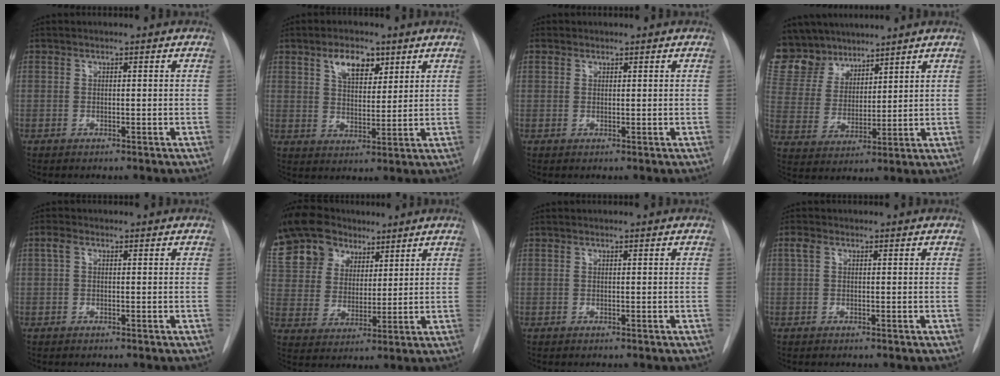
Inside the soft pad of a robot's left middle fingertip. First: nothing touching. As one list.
[{"total": 6.2, "force": [3.5, 3.0, 4.1], "torque": [-0.074, 0.005, 0.064]}, {"total": 1.2, "force": [0.7, 0.9, 0.1], "torque": [0.005, 0.003, 0.007]}, {"total": 13.7, "force": [11.7, 6.8, 2.2], "torque": [-0.060, 0.025, 0.236]}, {"total": 1.5, "force": [0.4, 0.9, 1.2], "torque": [-0.027, 0.013, 0.007]}, {"total": 18.0, "force": [12.7, 11.3, 5.8], "torque": [-0.153, 0.056, 0.241]}, {"total": 0.0}, {"total": 1.5, "force": [0.5, 0.9, 1.1], "torque": [-0.029, 0.016, 0.012]}]